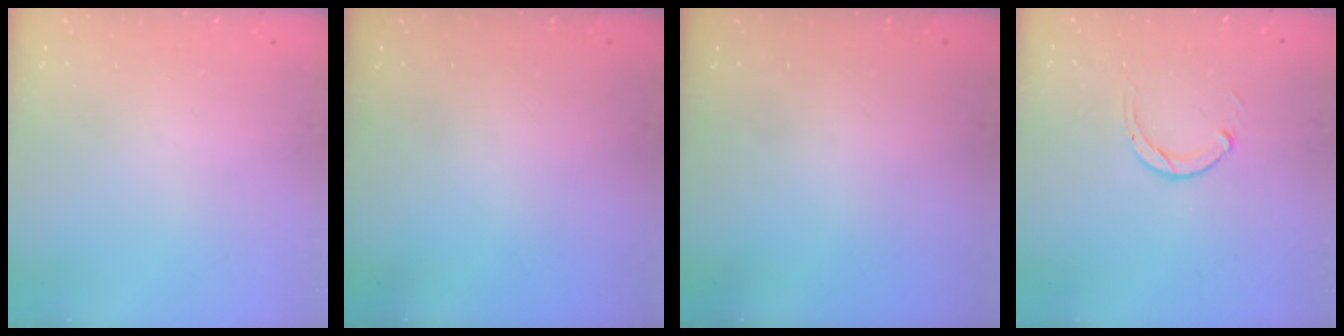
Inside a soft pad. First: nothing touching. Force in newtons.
{"total": 0.0}
{"total": 0.0}
{"total": 2.5, "press": 2.5, "slide": 0.3}